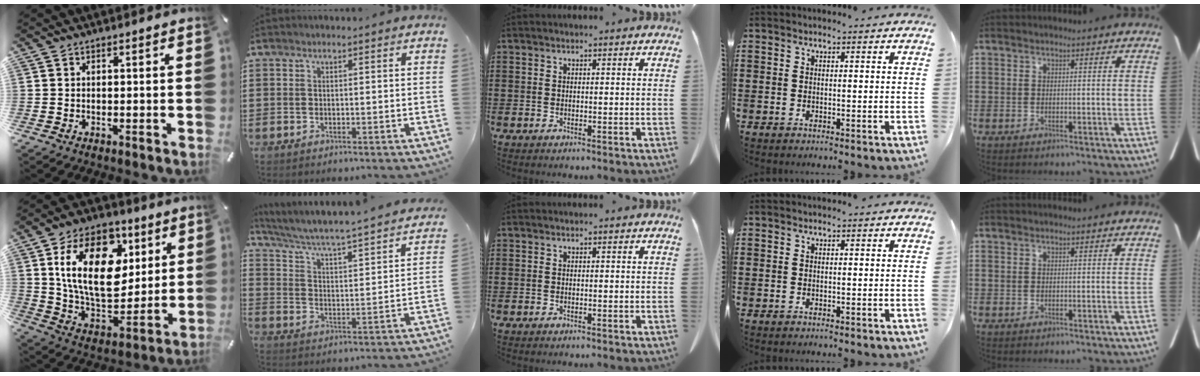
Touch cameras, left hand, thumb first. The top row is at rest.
{"thumb": {"total": 22.7, "force": [7.4, 14.6, 15.8], "torque": [-0.285, -0.022, 0.124]}, "index": {"total": 3.2, "force": [2.7, -0.2, 1.6], "torque": [-0.049, -0.040, 0.031]}}